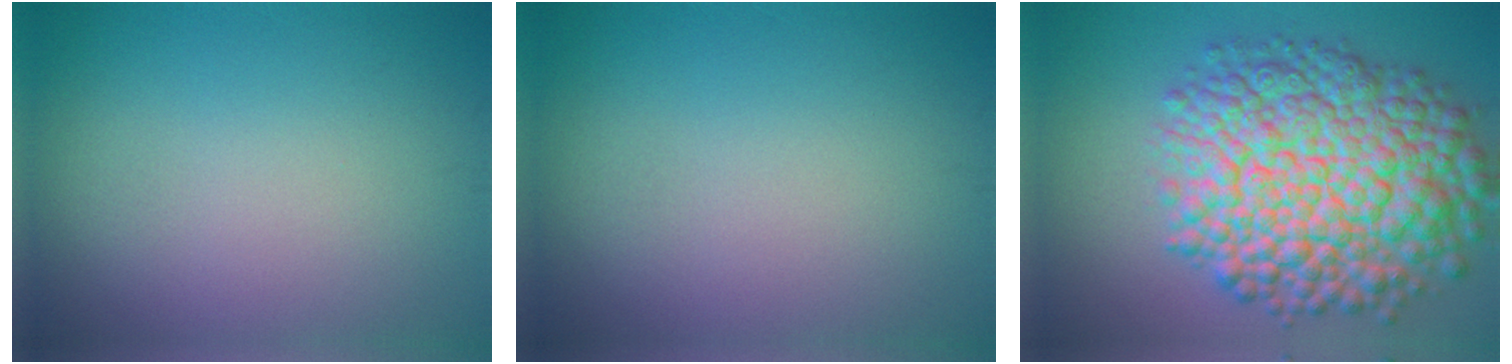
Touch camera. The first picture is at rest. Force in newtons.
{"total": 0.0}
{"total": 13.2, "press": 13.1, "slide": 0.4}